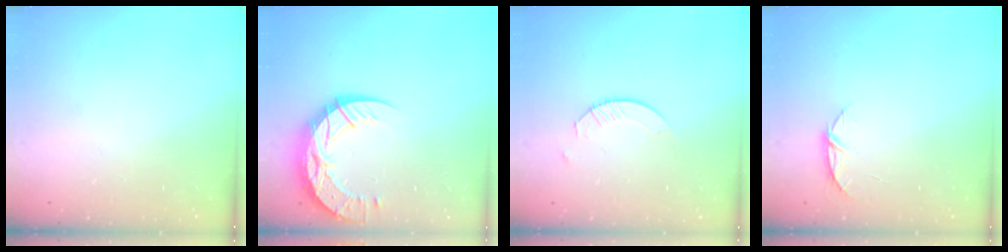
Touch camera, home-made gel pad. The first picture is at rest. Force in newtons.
{"total": 14.5, "press": 14.5, "slide": 1.3}
{"total": 4.5, "press": 4.5, "slide": 0.5}
{"total": 5.4, "press": 5.4, "slide": 0.6}